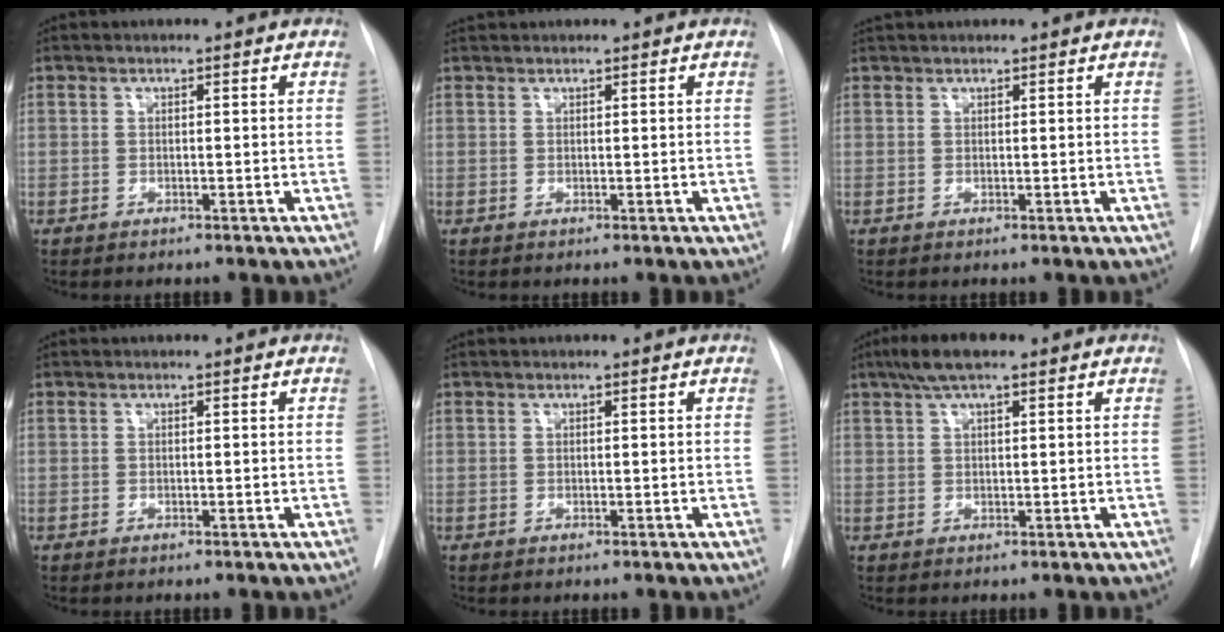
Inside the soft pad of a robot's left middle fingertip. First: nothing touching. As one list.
[{"total": 1.4, "force": [1.4, 0.1, 0.3], "torque": [-0.007, 0.024, 0.028]}, {"total": 2.0, "force": [1.9, 0.2, 0.7], "torque": [-0.009, 0.028, 0.034]}, {"total": 0.0}, {"total": 0.0}, {"total": 5.5, "force": [3.6, 1.2, 4.0], "torque": [-0.079, 0.022, 0.061]}]